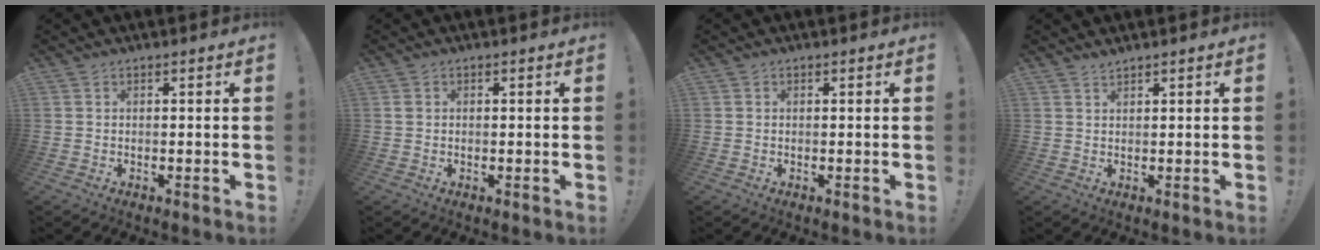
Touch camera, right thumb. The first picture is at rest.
{"total": 0.8, "force": [0.0, 0.6, 0.5], "torque": [-0.003, 0.003, -0.002]}
{"total": 0.0}
{"total": 1.4, "force": [1.3, 0.2, 0.3], "torque": [0.000, -0.009, 0.023]}